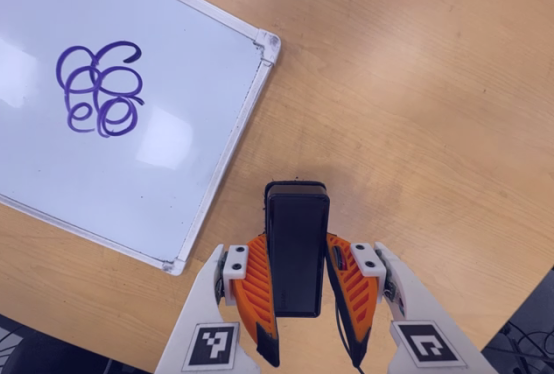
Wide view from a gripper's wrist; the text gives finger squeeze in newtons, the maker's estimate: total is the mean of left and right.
{"total": 4.3, "left": 2.9, "right": 5.7}